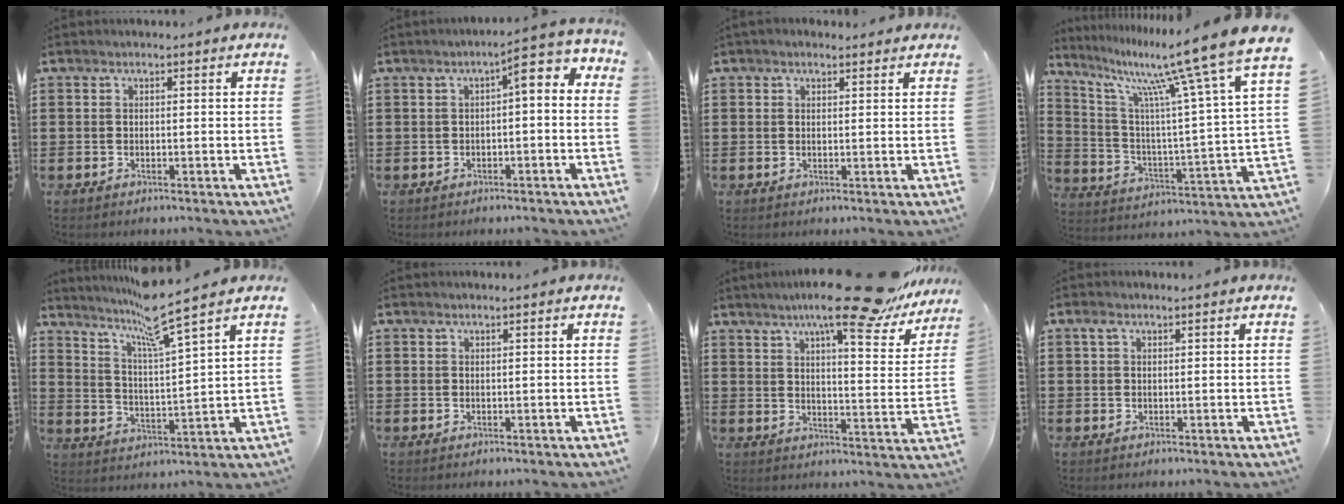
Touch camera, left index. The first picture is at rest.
{"total": 3.3, "force": [-0.1, 0.6, 3.3], "torque": [-0.054, -0.004, -0.016]}
{"total": 1.2, "force": [1.1, 0.5, 0.4], "torque": [-0.009, 0.005, 0.020]}
{"total": 13.5, "force": [10.7, 0.2, 8.2], "torque": [-0.176, -0.078, 0.167]}
{"total": 8.0, "force": [6.7, -0.8, 4.3], "torque": [-0.096, -0.041, 0.112]}
{"total": 0.0}
{"total": 13.3, "force": [10.7, 0.6, 7.9], "torque": [-0.136, -0.052, 0.172]}
{"total": 1.0, "force": [0.3, 0.6, 0.7], "torque": [-0.017, 0.007, 0.005]}